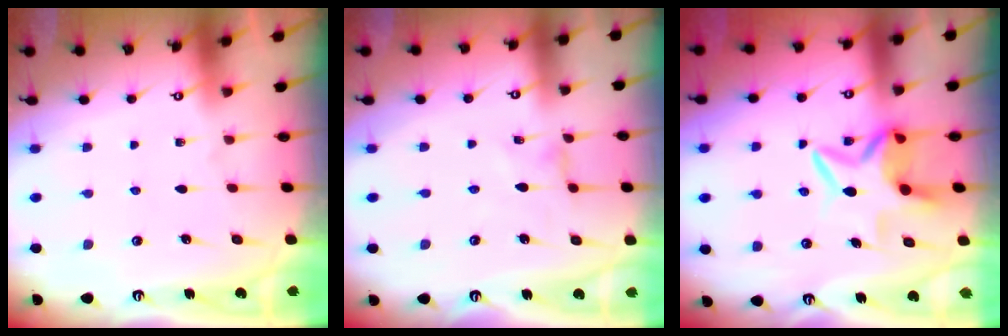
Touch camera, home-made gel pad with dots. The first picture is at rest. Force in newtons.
{"total": 0.0}
{"total": 7.4, "press": 7.3, "slide": 0.9}